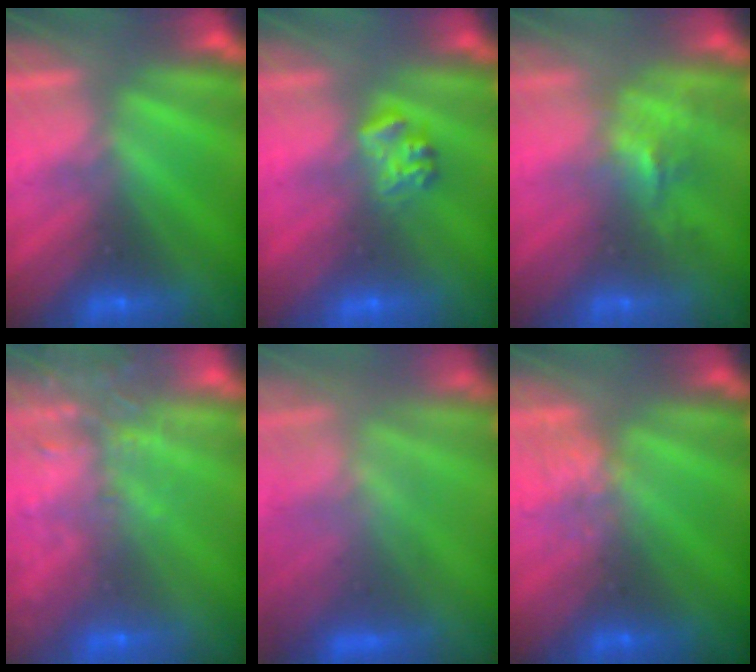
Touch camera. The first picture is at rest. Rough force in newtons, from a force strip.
{"total": 2.3}
{"total": 2.5}
{"total": 8.4}
{"total": 2.8}
{"total": 2.4}